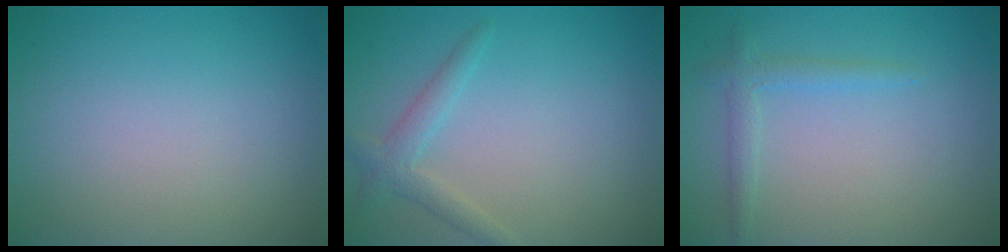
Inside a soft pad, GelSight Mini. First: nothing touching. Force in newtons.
{"total": 2.0, "press": 2.0, "slide": 0.1}
{"total": 1.6, "press": 1.6, "slide": 0.1}